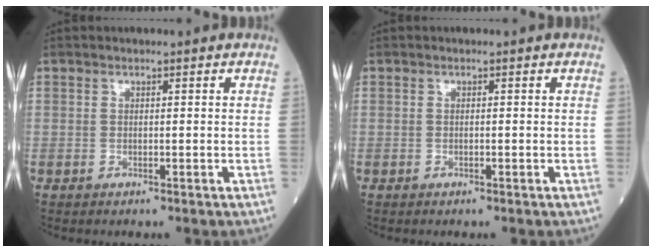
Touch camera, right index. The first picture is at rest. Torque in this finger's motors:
{"motor_torque": [0.09, -0.12, 0.06, -0.01]}